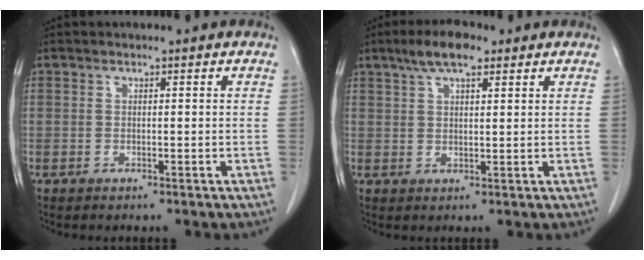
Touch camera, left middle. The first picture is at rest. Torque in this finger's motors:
{"motor_torque": [0.61, -0.54, 0.00, 0.04]}